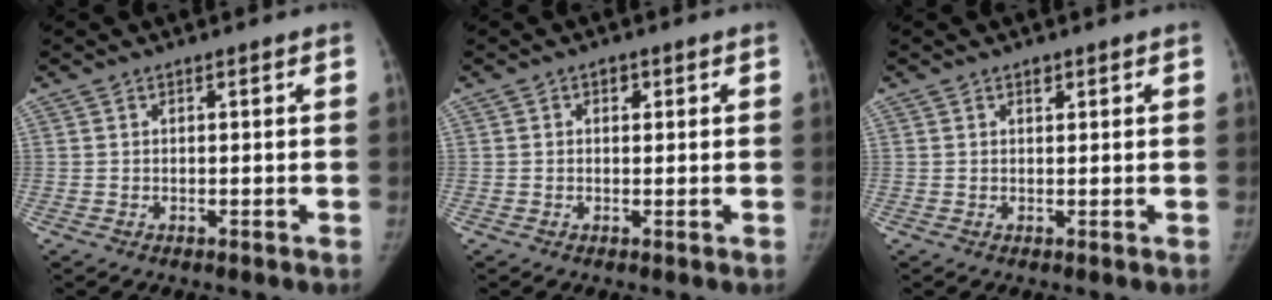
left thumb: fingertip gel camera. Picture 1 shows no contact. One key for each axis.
{"total": 1.3, "fx": 0.5, "fy": 1.0, "fz": 0.7, "tx": -0.001, "ty": 0.000, "tz": 0.004}
{"total": 1.1, "fx": 0.7, "fy": 0.7, "fz": 0.5, "tx": -0.002, "ty": -0.004, "tz": 0.010}